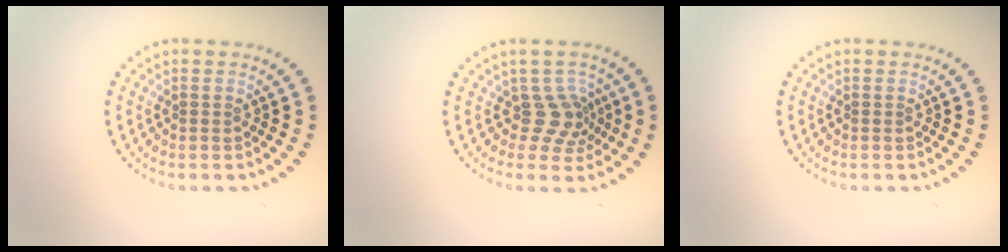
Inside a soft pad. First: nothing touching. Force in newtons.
{"total": 2.7, "press": 1.9, "slide": 2.0}
{"total": 0.0}